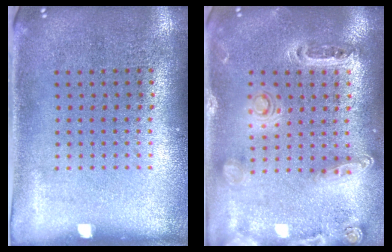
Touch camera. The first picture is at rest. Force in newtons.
{"total": 1.4, "press": 1.3, "slide": 0.3}